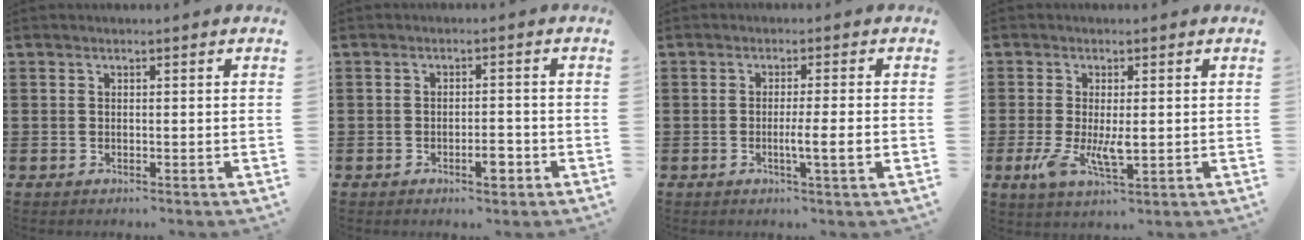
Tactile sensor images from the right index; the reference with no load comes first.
{"total": 3.1, "force": [-1.6, 1.0, 2.5], "torque": [-0.041, 0.003, -0.030]}
{"total": 4.0, "force": [-0.9, -0.3, 3.8], "torque": [-0.064, -0.011, -0.018]}
{"total": 5.7, "force": [-0.7, 2.1, 5.3], "torque": [-0.112, -0.011, -0.013]}